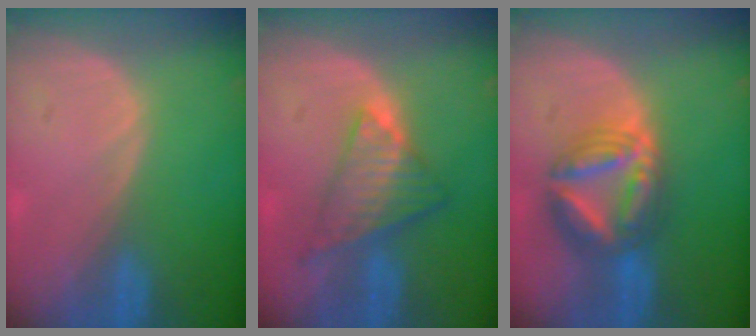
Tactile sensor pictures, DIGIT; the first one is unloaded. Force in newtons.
{"total": 7.2, "press": 6.7, "slide": 2.7}
{"total": 8.1, "press": 8.1, "slide": 0.8}